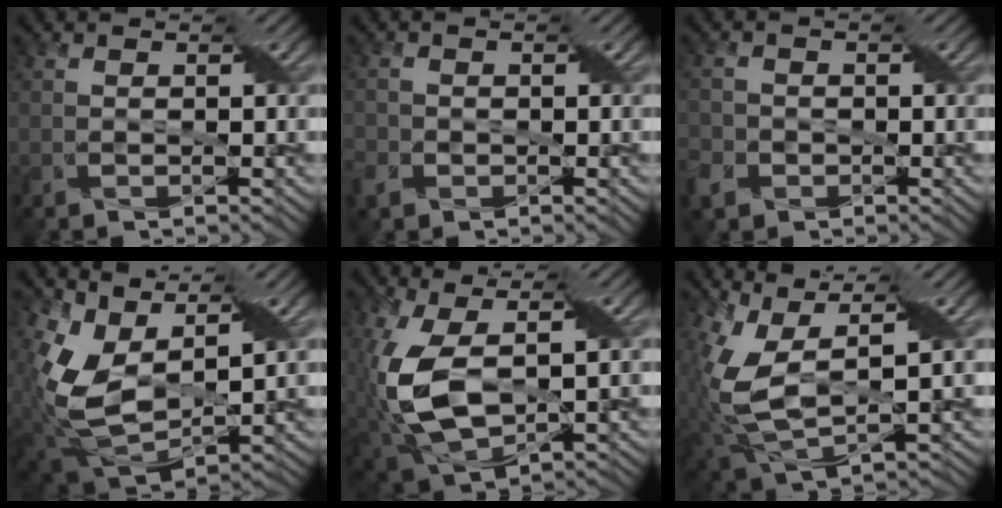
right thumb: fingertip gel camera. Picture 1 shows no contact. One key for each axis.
{"total": 2.5, "fx": -1.4, "fy": 2.0, "fz": 0.6, "tx": -0.023, "ty": -0.009, "tz": -0.034}
{"total": 3.1, "fx": -1.7, "fy": 2.5, "fz": 0.7, "tx": -0.024, "ty": -0.008, "tz": -0.040}
{"total": 10.5, "fx": 3.7, "fy": 6.3, "fz": 7.5, "tx": -0.185, "ty": -0.012, "tz": 0.075}
{"total": 11.3, "fx": 0.4, "fy": 6.4, "fz": 9.3, "tx": -0.231, "ty": -0.014, "tz": 0.012}
{"total": 11.3, "fx": 1.4, "fy": 6.0, "fz": 9.4, "tx": -0.235, "ty": -0.020, "tz": 0.033}